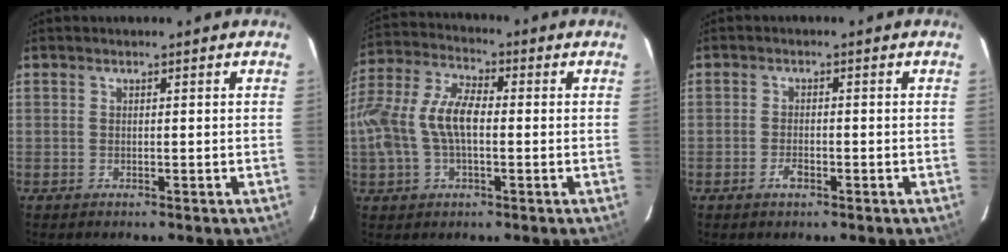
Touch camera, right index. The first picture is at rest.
{"total": 13.0, "force": [-1.1, 6.6, 11.1], "torque": [-0.238, 0.015, -0.020]}
{"total": 2.3, "force": [-1.3, 1.1, 1.6], "torque": [-0.035, 0.000, -0.024]}